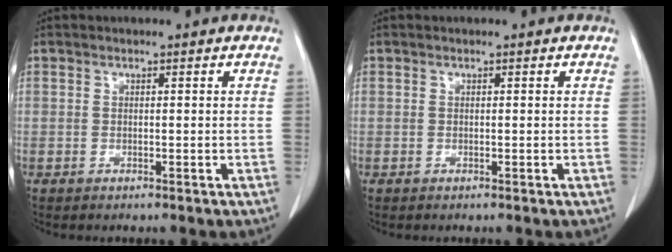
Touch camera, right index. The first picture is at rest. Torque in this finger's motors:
{"motor_torque": [0.00, 0.00, 0.00, 0.00]}